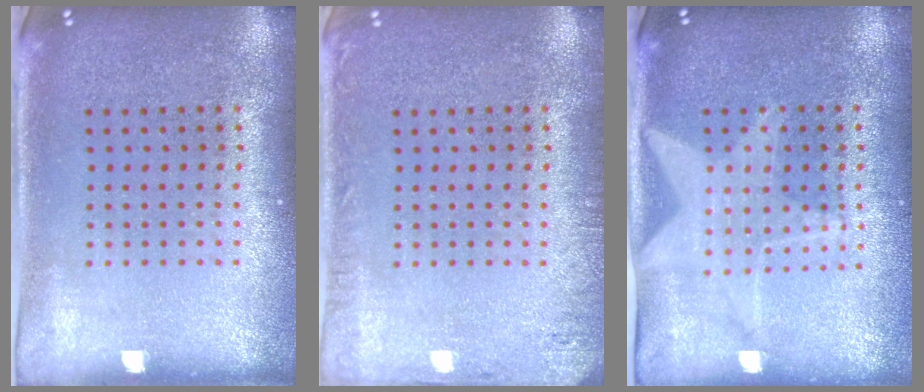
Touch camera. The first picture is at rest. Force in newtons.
{"total": 1.7, "press": 1.7, "slide": 0.2}
{"total": 1.4, "press": 1.4, "slide": 0.2}